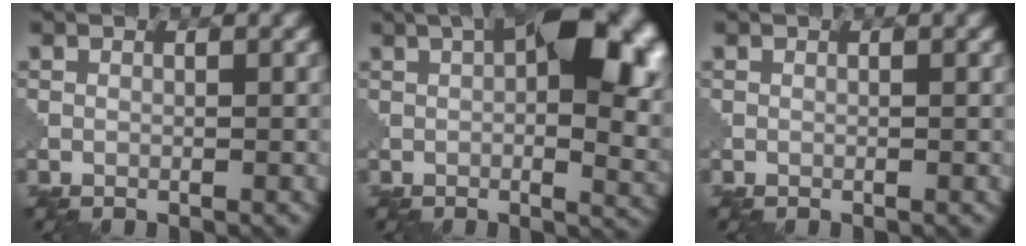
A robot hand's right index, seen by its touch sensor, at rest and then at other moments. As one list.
[{"total": 12.0, "force": [2.5, 5.6, 10.3], "torque": [-0.116, 0.001, 0.043]}, {"total": 0.0}]